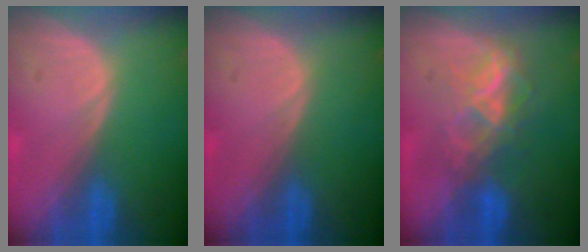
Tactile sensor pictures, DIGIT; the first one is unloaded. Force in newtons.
{"total": 0.0}
{"total": 5.9, "press": 5.9, "slide": 0.8}